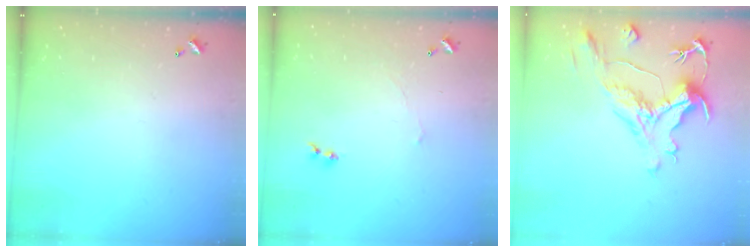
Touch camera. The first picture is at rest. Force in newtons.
{"total": 0.7, "press": 0.1, "slide": 0.7}
{"total": 1.6, "press": 0.6, "slide": 1.5}